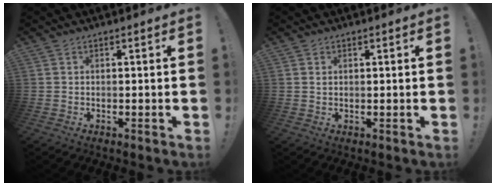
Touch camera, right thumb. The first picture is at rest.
{"total": 0.5, "force": [0.2, 0.5, 0.2], "torque": [-0.003, 0.002, 0.004]}